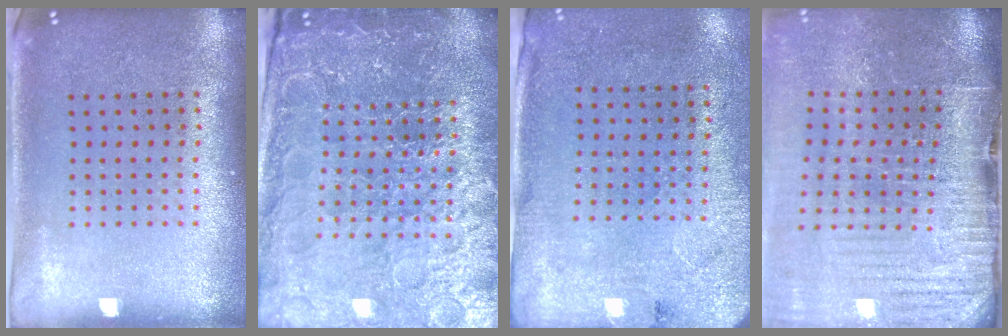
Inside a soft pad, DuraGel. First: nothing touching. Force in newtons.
{"total": 5.2, "press": 4.8, "slide": 2.1}
{"total": 2.7, "press": 2.2, "slide": 1.6}
{"total": 4.3, "press": 3.7, "slide": 2.2}